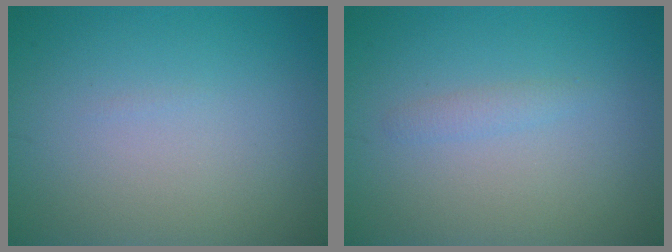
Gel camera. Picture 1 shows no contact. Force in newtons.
{"total": 1.0, "press": 0.9, "slide": 0.1}